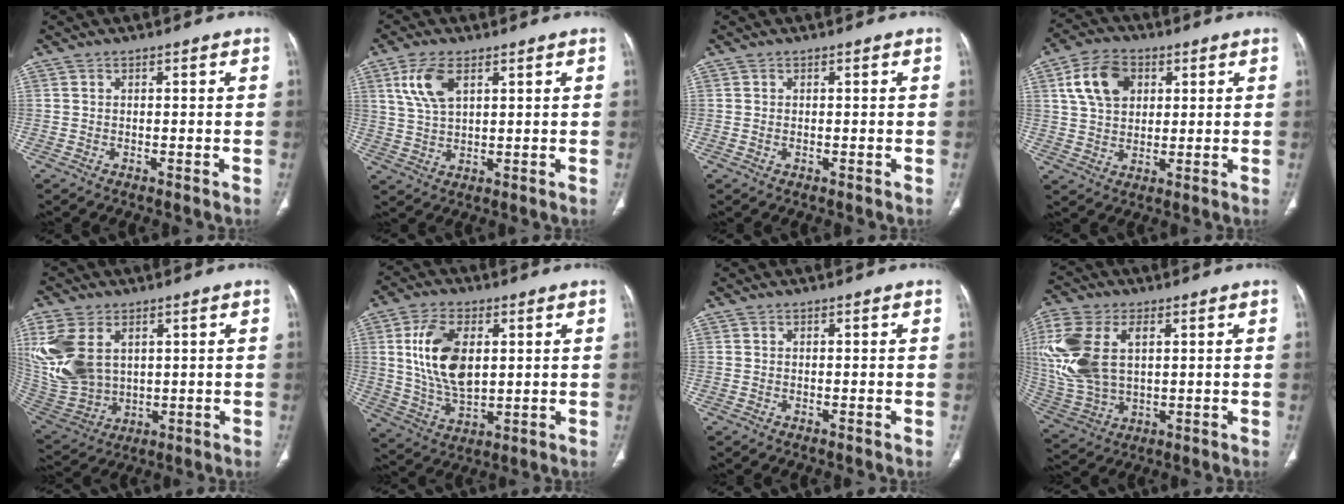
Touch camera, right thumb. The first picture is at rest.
{"total": 7.5, "force": [3.3, 3.7, 5.6], "torque": [-0.117, -0.006, 0.071]}
{"total": 0.5, "force": [-0.1, 0.4, 0.4], "torque": [-0.012, 0.005, 0.002]}
{"total": 10.5, "force": [3.6, 7.4, 6.6], "torque": [-0.102, 0.001, 0.063]}
{"total": 17.0, "force": [4.6, 11.5, 11.6], "torque": [-0.266, -0.016, 0.115]}
{"total": 13.9, "force": [2.9, 7.8, 11.2], "torque": [-0.204, -0.013, 0.062]}
{"total": 0.0}
{"total": 17.8, "force": [4.0, 10.7, 13.7], "torque": [-0.319, -0.003, 0.084]}